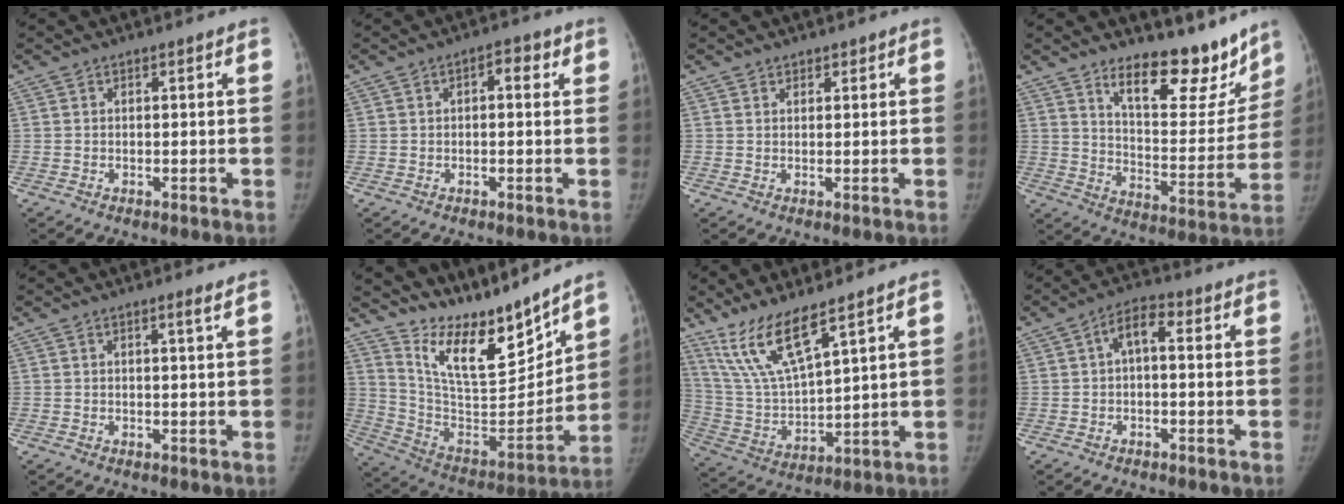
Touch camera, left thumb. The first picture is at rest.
{"total": 3.0, "force": [0.9, 1.6, 2.4], "torque": [-0.016, 0.007, 0.005]}
{"total": 1.1, "force": [0.8, 0.7, -0.2], "torque": [0.022, -0.005, 0.006]}
{"total": 17.2, "force": [13.4, 6.8, 8.5], "torque": [-0.052, -0.108, 0.201]}
{"total": 1.2, "force": [0.7, -0.3, 1.0], "torque": [-0.019, -0.005, 0.013]}
{"total": 18.8, "force": [15.7, 5.5, 8.8], "torque": [-0.090, -0.110, 0.282]}
{"total": 12.3, "force": [8.7, 2.4, 8.3], "torque": [-0.161, -0.046, 0.193]}
{"total": 4.6, "force": [0.3, 2.3, 3.9], "torque": [-0.056, 0.023, -0.004]}